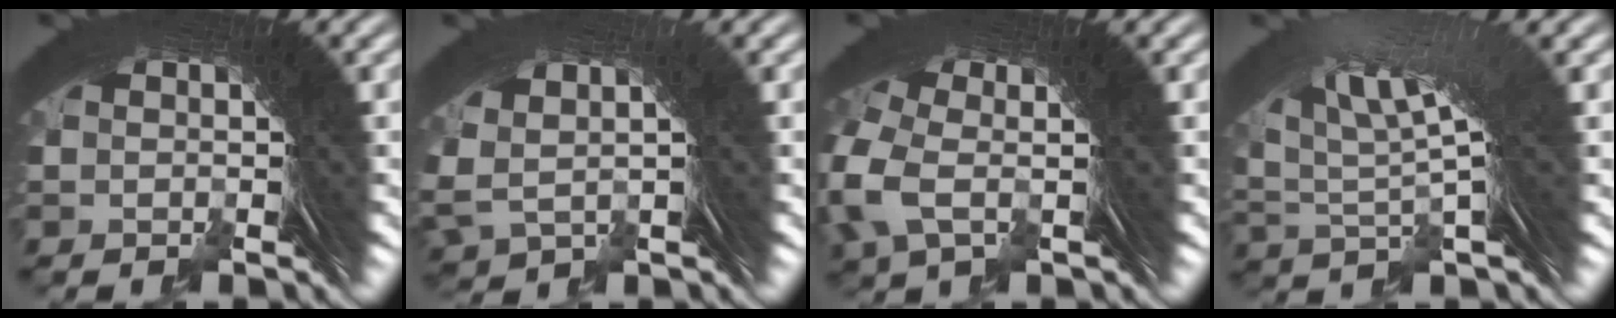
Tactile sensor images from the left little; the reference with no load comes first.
{"total": 3.6, "force": [1.5, 2.2, 2.4], "torque": [-0.060, -0.003, 0.038]}
{"total": 3.8, "force": [0.4, 2.3, 3.1], "torque": [-0.084, -0.009, 0.010]}
{"total": 6.9, "force": [3.4, 2.0, 5.7], "torque": [-0.090, 0.014, 0.055]}